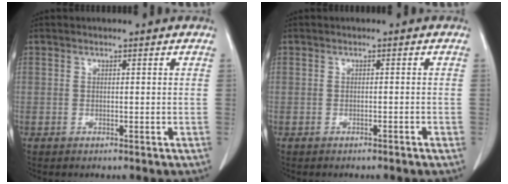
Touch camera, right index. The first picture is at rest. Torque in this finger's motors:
{"motor_torque": [-0.15, 0.10, 0.03, -0.01]}